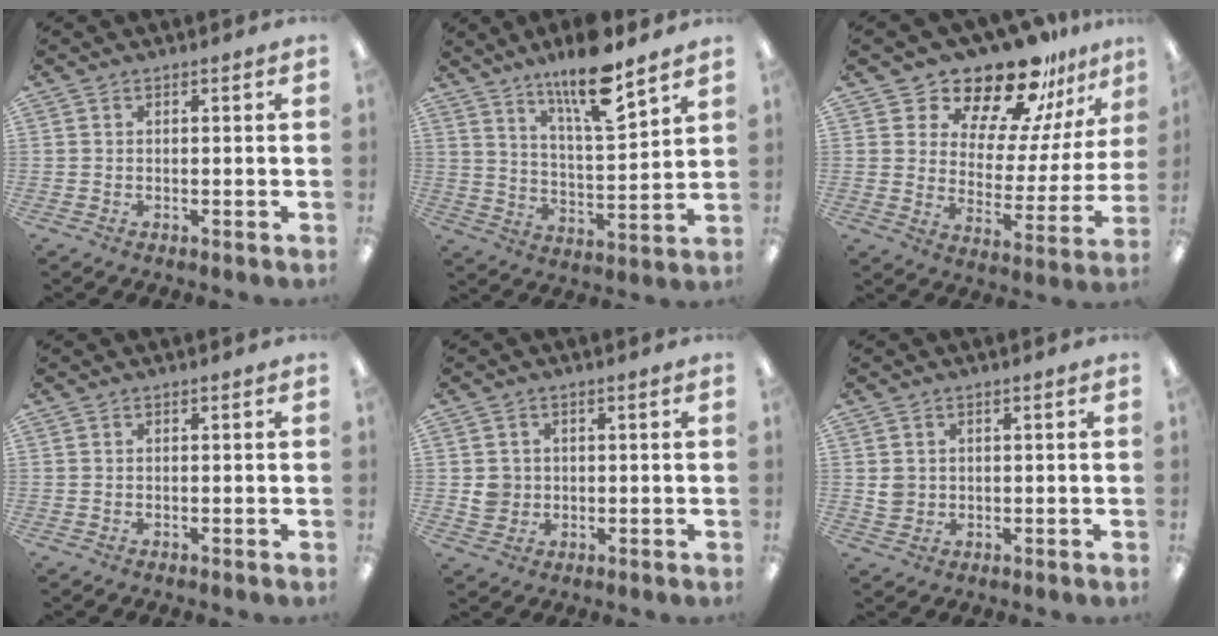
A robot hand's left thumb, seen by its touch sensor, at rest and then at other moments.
{"total": 14.2, "force": [10.9, 2.8, 8.6], "torque": [-0.147, -0.064, 0.181]}
{"total": 18.6, "force": [16.2, 6.6, 6.2], "torque": [-0.109, -0.135, 0.282]}
{"total": 0.0}
{"total": 3.9, "force": [0.3, 3.8, 0.8], "torque": [-0.004, 0.001, 0.004]}
{"total": 3.0, "force": [0.7, 2.7, 1.1], "torque": [-0.015, 0.001, 0.013]}